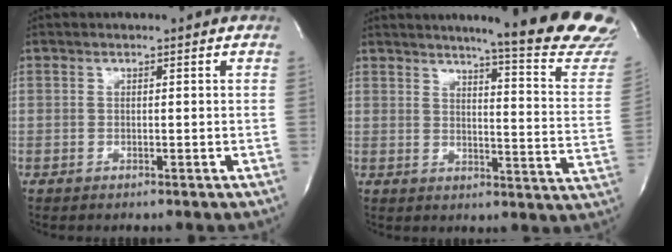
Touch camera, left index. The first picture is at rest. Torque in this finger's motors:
{"motor_torque": [0.46, -0.54, 0.58, 0.10]}